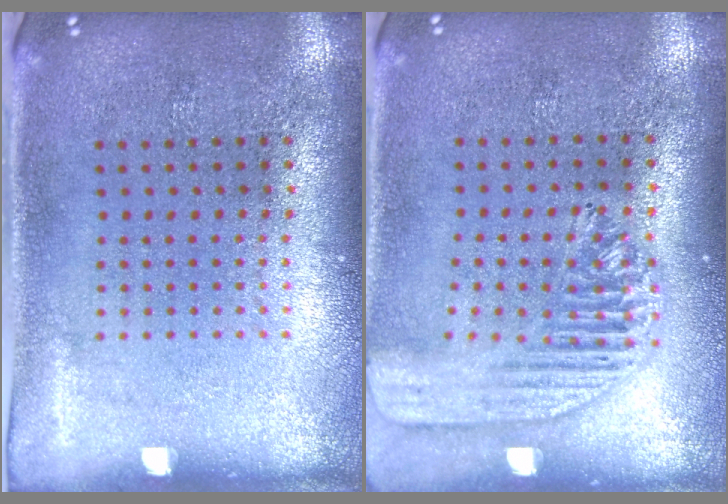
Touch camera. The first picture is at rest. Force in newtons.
{"total": 1.7, "press": 1.5, "slide": 0.7}